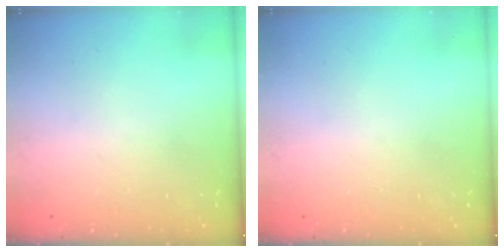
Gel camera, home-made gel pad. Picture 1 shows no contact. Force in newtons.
{"total": 0.0}